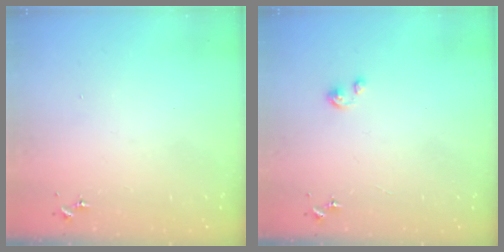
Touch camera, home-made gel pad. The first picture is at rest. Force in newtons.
{"total": 1.9, "press": 1.9, "slide": 0.1}